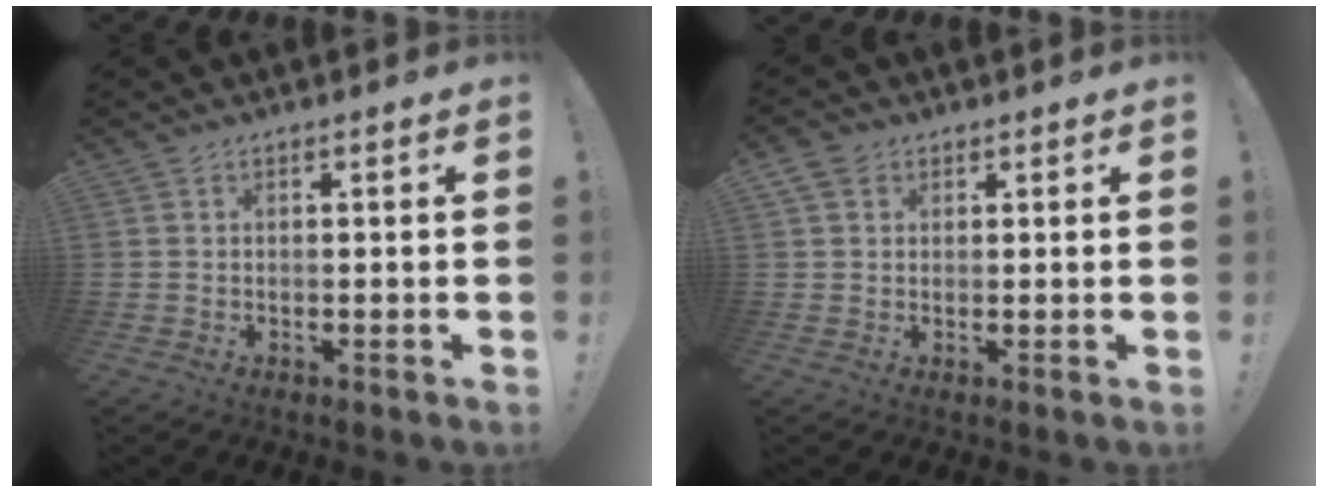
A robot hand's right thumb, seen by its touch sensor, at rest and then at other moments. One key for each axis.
{"total": 4.0, "fx": 2.0, "fy": 3.1, "fz": 1.6, "tx": -0.021, "ty": -0.003, "tz": 0.038}